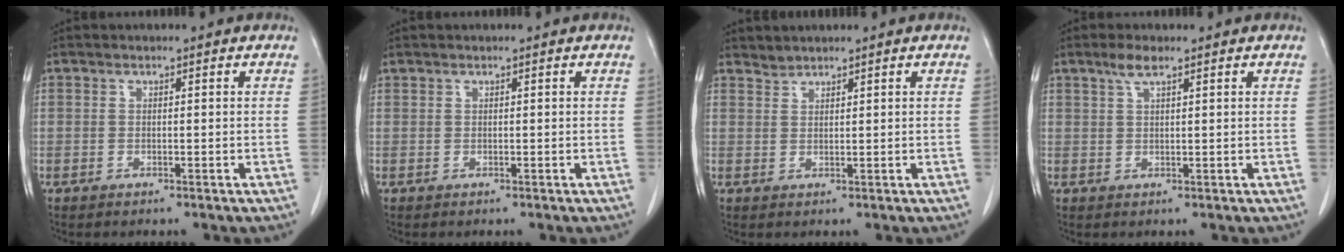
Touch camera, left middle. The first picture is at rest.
{"total": 0.0}
{"total": 1.3, "force": [1.2, 0.0, -0.3], "torque": [0.002, -0.002, 0.025]}
{"total": 2.5, "force": [1.7, 0.3, 1.8], "torque": [-0.042, 0.004, 0.035]}